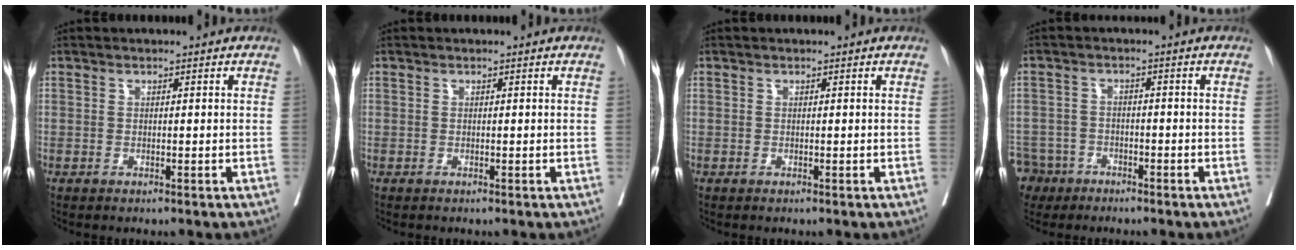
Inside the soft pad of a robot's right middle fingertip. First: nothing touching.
{"total": 0.0}
{"total": 0.0}
{"total": 7.8, "force": [-5.5, 5.4, 1.0], "torque": [-0.041, -0.006, -0.098]}